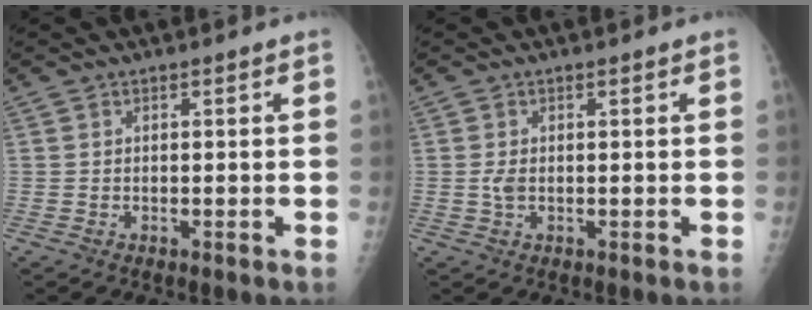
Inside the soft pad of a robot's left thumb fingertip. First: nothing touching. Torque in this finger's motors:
{"motor_torque": [0.52, 0.40, 0.09, -0.07, 0.05]}